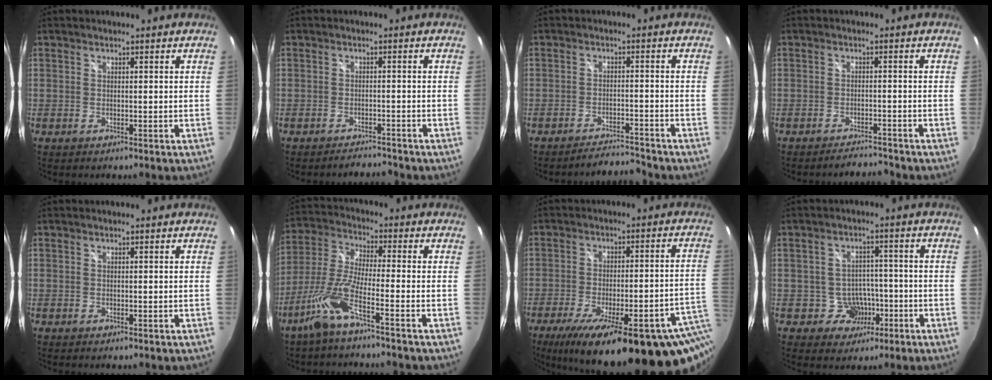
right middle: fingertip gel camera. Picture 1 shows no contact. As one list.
[{"total": 2.9, "force": [-2.8, 0.5, 0.3], "torque": [-0.011, 0.003, -0.043]}, {"total": 4.7, "force": [-4.7, 0.0, 0.4], "torque": [-0.022, 0.006, -0.074]}, {"total": 3.3, "force": [-3.2, 0.4, 0.4], "torque": [-0.016, 0.004, -0.051]}, {"total": 0.0}, {"total": 9.0, "force": [-5.3, 0.4, 7.3], "torque": [-0.164, -0.005, -0.104]}, {"total": 29.7, "force": [-19.0, 8.0, 21.5], "torque": [-0.301, -0.038, -0.246]}, {"total": 5.8, "force": [-2.3, 5.2, 1.1], "torque": [-0.032, 0.018, -0.020]}]